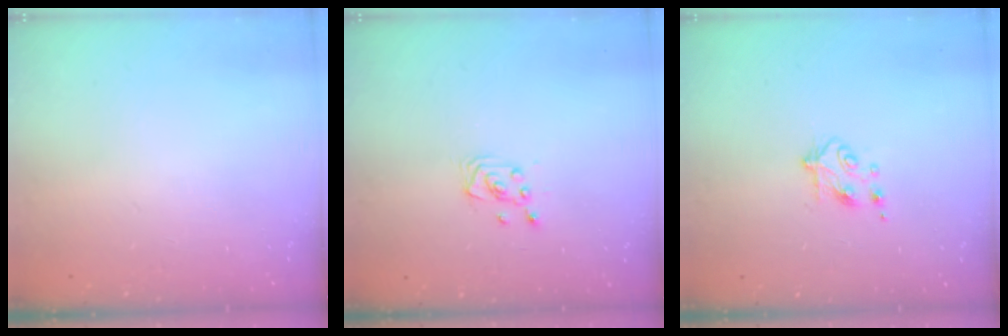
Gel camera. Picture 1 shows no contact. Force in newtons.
{"total": 2.2, "press": 2.2, "slide": 0.3}
{"total": 4.9, "press": 4.9, "slide": 0.7}